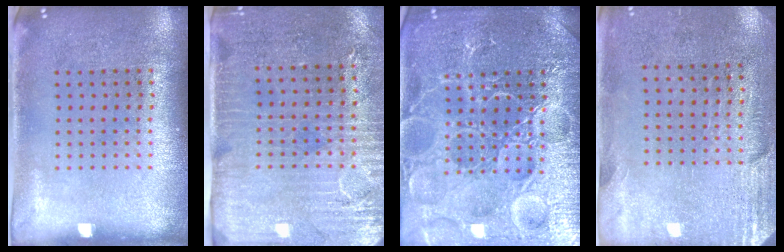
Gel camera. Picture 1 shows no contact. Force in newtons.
{"total": 3.2, "press": 2.8, "slide": 1.6}
{"total": 7.3, "press": 7.3, "slide": 0.9}
{"total": 2.8, "press": 2.4, "slide": 1.4}